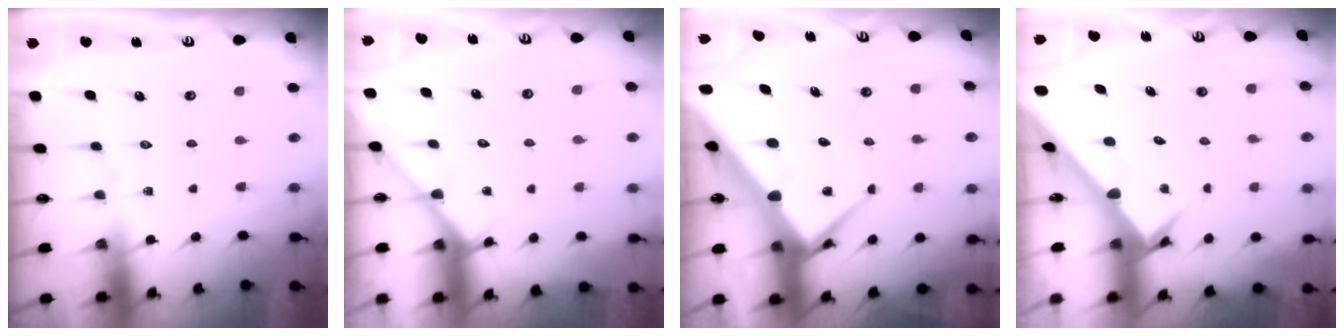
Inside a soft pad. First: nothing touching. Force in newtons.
{"total": 3.7, "press": 3.7, "slide": 0.5}
{"total": 9.2, "press": 9.2, "slide": 0.8}
{"total": 3.1, "press": 3.1, "slide": 0.3}